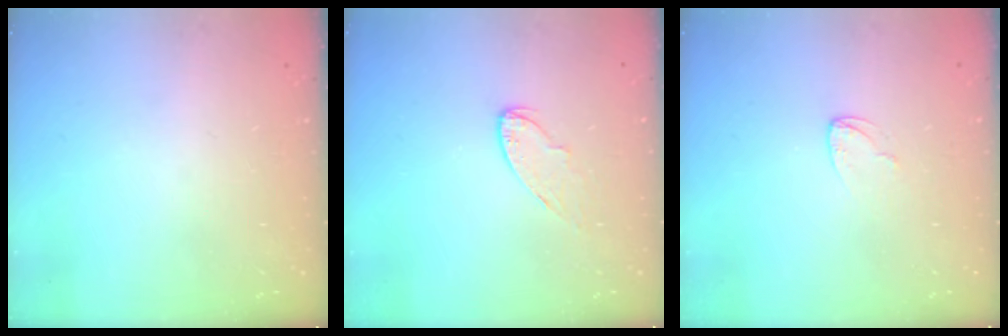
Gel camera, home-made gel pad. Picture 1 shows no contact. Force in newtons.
{"total": 5.6, "press": 5.6, "slide": 0.6}
{"total": 3.9, "press": 3.9, "slide": 0.4}